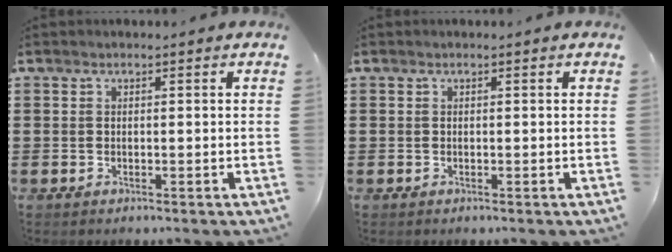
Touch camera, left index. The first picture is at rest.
{"total": 0.0}